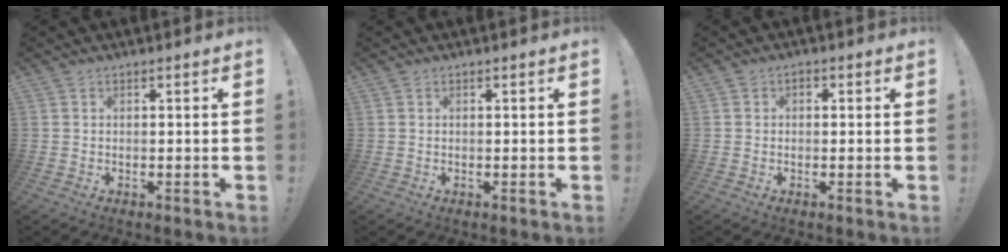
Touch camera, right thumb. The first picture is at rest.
{"total": 0.0}
{"total": 1.6, "force": [-0.6, 1.4, 0.6], "torque": [-0.004, 0.005, -0.014]}